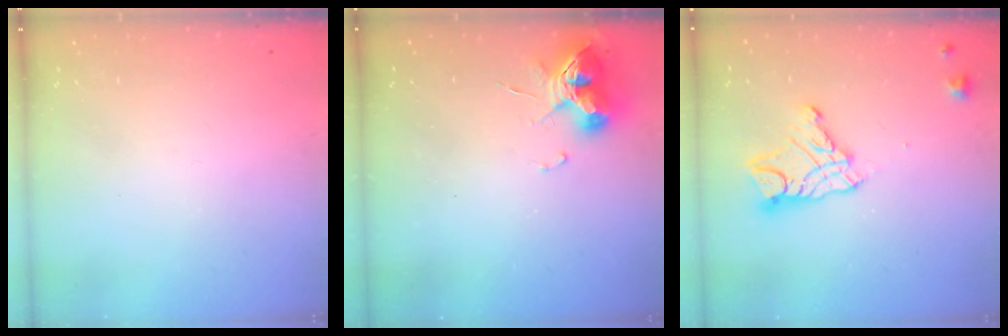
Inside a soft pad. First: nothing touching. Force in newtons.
{"total": 9.9, "press": 9.9, "slide": 0.8}
{"total": 12.6, "press": 12.5, "slide": 1.1}